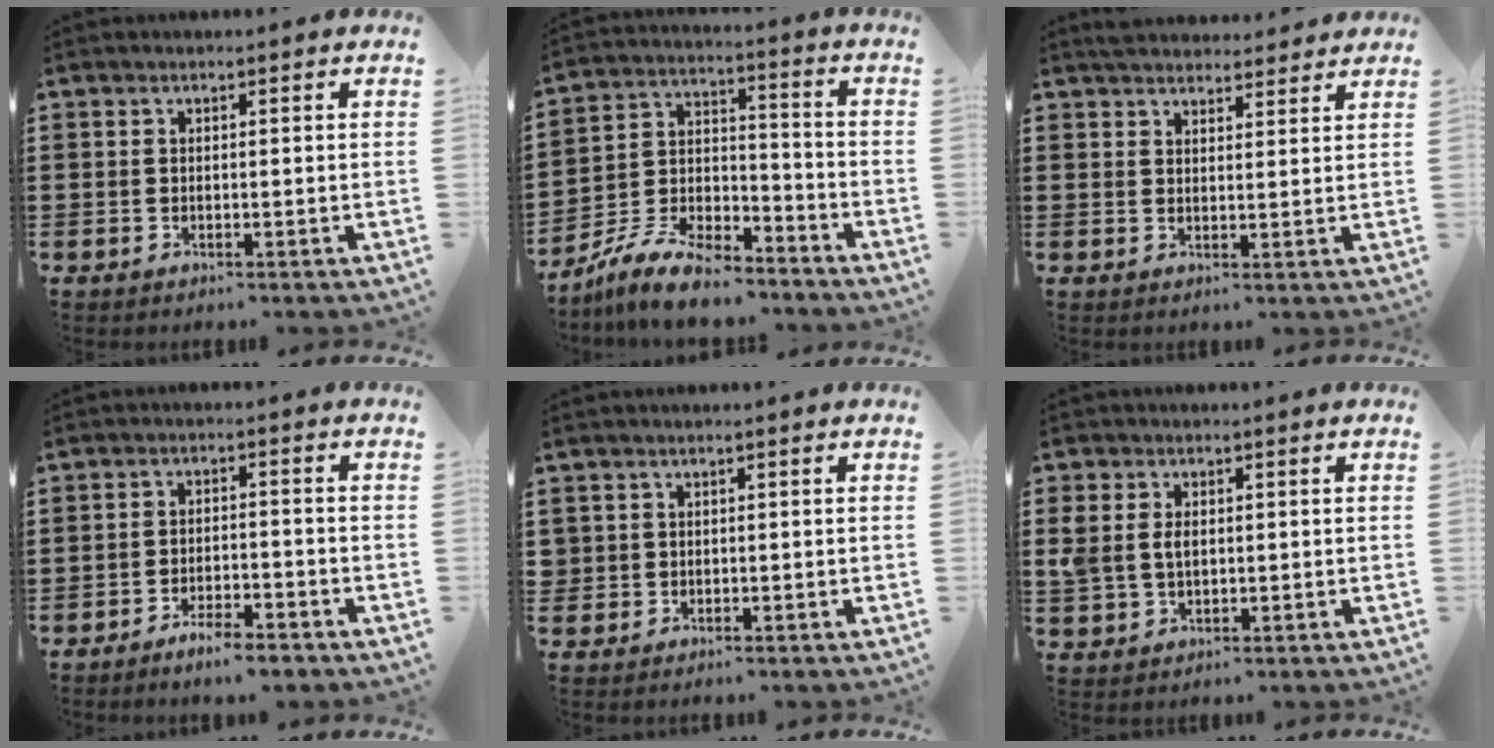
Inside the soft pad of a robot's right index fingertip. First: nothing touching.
{"total": 8.8, "force": [-7.9, 2.1, 3.4], "torque": [-0.077, 0.015, -0.153]}
{"total": 2.7, "force": [2.7, 0.2, -0.1], "torque": [-0.006, -0.004, 0.053]}
{"total": 3.8, "force": [-3.5, 0.2, 1.4], "torque": [-0.026, 0.004, -0.068]}
{"total": 1.1, "force": [0.1, 1.0, 0.0], "torque": [-0.004, 0.005, 0.001]}
{"total": 3.6, "force": [0.4, 2.5, 2.5], "torque": [-0.062, 0.008, 0.004]}